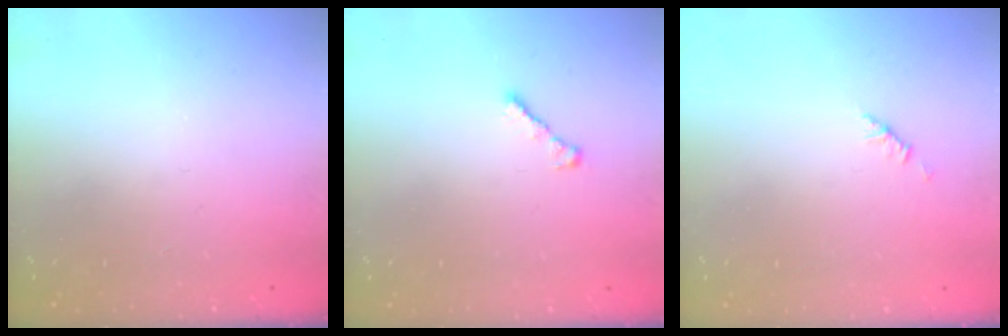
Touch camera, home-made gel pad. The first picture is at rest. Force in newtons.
{"total": 2.4, "press": 2.3, "slide": 0.6}
{"total": 1.9, "press": 1.8, "slide": 0.6}